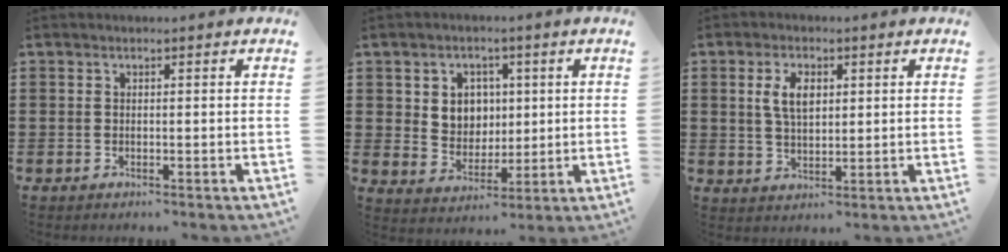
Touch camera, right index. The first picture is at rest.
{"total": 5.4, "force": [1.5, 4.9, 1.7], "torque": [-0.041, 0.009, 0.024]}
{"total": 5.0, "force": [1.4, 2.6, 4.0], "torque": [-0.087, 0.011, 0.023]}